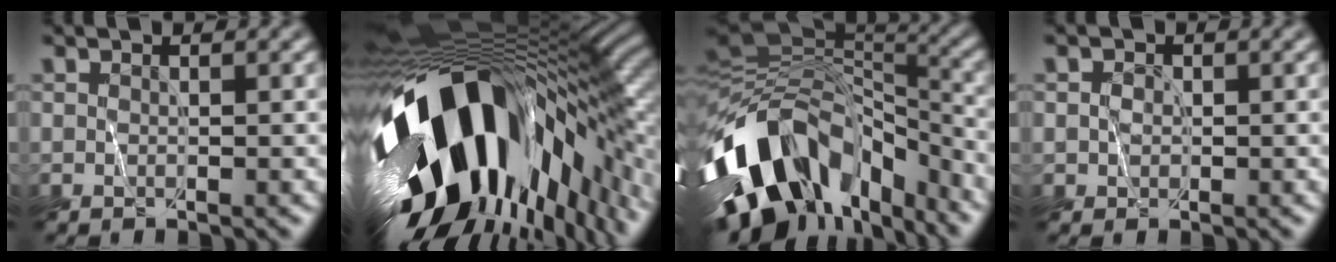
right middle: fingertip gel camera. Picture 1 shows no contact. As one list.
[{"total": 19.5, "force": [-4.4, 10.1, 16.1], "torque": [-0.303, -0.053, -0.055]}, {"total": 13.9, "force": [-6.6, 8.7, 8.5], "torque": [-0.185, 0.014, -0.103]}, {"total": 0.9, "force": [0.3, 0.8, 0.1], "torque": [0.009, 0.002, 0.004]}]